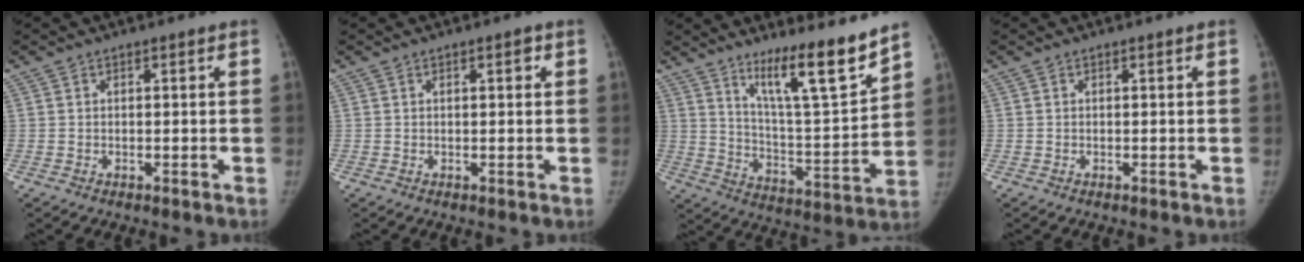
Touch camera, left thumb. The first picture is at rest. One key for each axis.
{"total": 1.4, "fx": 0.7, "fy": 0.5, "fz": 1.2, "tx": -0.013, "ty": 0.000, "tz": 0.009}
{"total": 15.2, "fx": 11.4, "fy": 1.7, "fz": 10.0, "tx": -0.140, "ty": -0.091, "tz": 0.197}
{"total": 0.0}